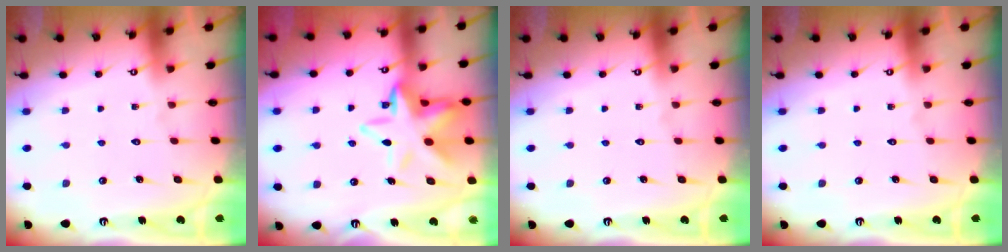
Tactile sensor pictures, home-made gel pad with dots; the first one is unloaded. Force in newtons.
{"total": 13.4, "press": 13.2, "slide": 2.6}
{"total": 0.0}
{"total": 0.0}